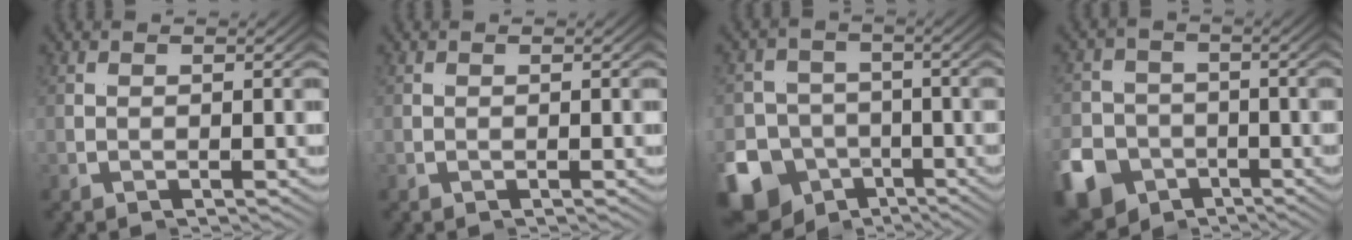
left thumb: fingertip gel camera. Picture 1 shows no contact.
{"total": 0.0}
{"total": 16.2, "force": [-4.4, 13.7, 7.6], "torque": [-0.161, -0.063, -0.067]}
{"total": 13.2, "force": [-3.5, 11.2, 6.0], "torque": [-0.129, -0.044, -0.057]}